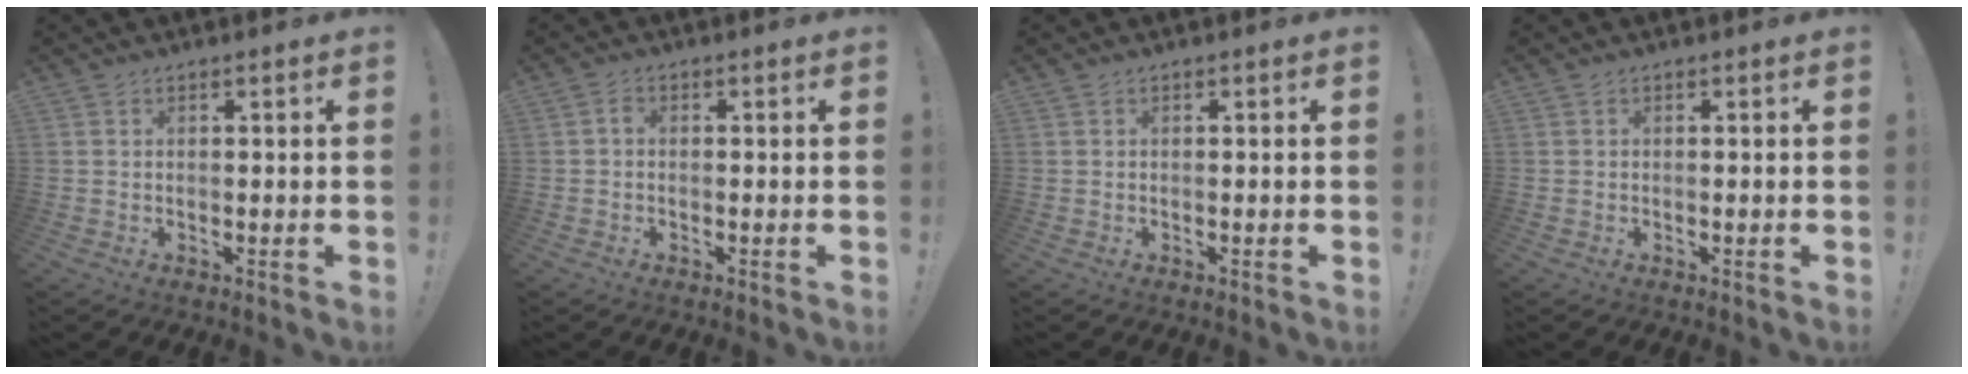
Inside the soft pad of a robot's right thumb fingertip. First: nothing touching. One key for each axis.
{"total": 1.0, "fx": -0.5, "fy": 0.6, "fz": 0.7, "tx": -0.015, "ty": 0.004, "tz": -0.008}
{"total": 0.0}
{"total": 0.0}